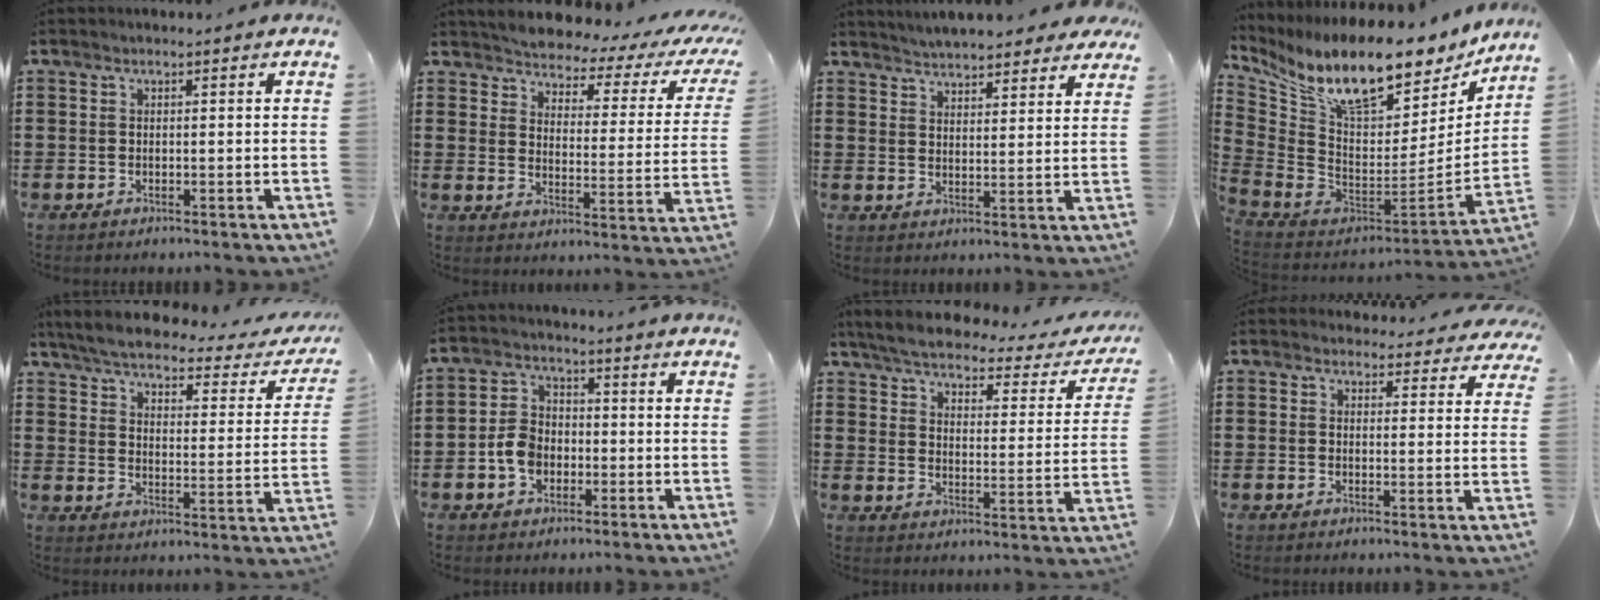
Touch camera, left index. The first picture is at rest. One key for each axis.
{"total": 2.9, "fx": 2.8, "fy": 0.2, "fz": 0.7, "tx": -0.037, "ty": -0.031, "tz": 0.038}
{"total": 4.6, "fx": 4.5, "fy": 0.5, "fz": 0.2, "tx": -0.023, "ty": -0.018, "tz": 0.082}
{"total": 13.5, "fx": 10.1, "fy": 3.7, "fz": 8.2, "tx": -0.164, "ty": -0.079, "tz": 0.173}
{"total": 4.3, "fx": 4.0, "fy": 0.4, "fz": 1.7, "tx": -0.057, "ty": -0.026, "tz": 0.062}
{"total": 5.3, "fx": -1.8, "fy": 4.0, "fz": 3.0, "tx": -0.079, "ty": 0.007, "tz": -0.040}
{"total": 4.3, "fx": 4.0, "fy": 0.3, "fz": 1.7, "tx": -0.056, "ty": -0.028, "tz": 0.062}
{"total": 3.5, "fx": 3.3, "fy": 1.0, "fz": 0.6, "tx": -0.006, "ty": -0.016, "tz": 0.058}